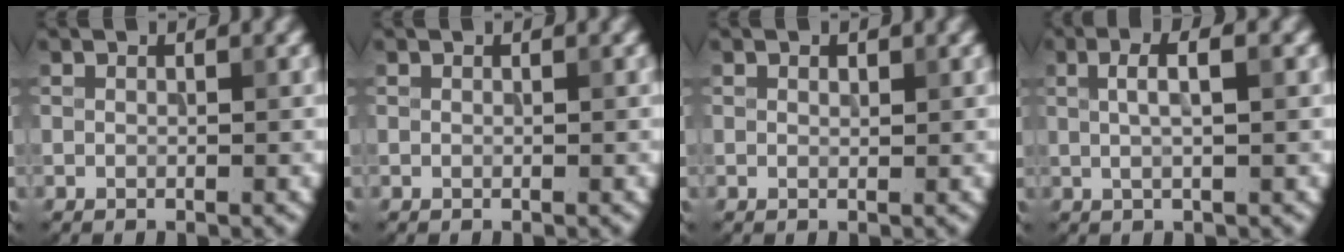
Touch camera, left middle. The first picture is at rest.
{"total": 0.0}
{"total": 0.5, "force": [0.3, 0.3, 0.3], "torque": [-0.004, -0.002, 0.005]}
{"total": 2.9, "force": [0.6, 0.7, 2.8], "torque": [-0.046, 0.008, 0.009]}